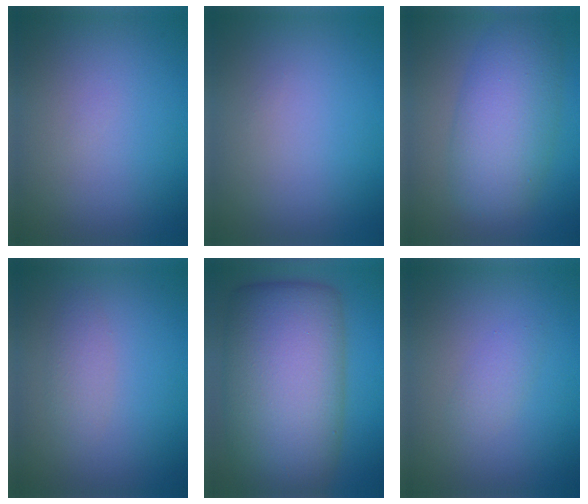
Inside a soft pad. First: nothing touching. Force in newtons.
{"total": 0.0}
{"total": 6.8, "press": 6.8, "slide": 0.3}
{"total": 1.6, "press": 1.6, "slide": 0.1}
{"total": 14.9, "press": 14.9, "slide": 0.5}
{"total": 1.3, "press": 1.3, "slide": 0.1}